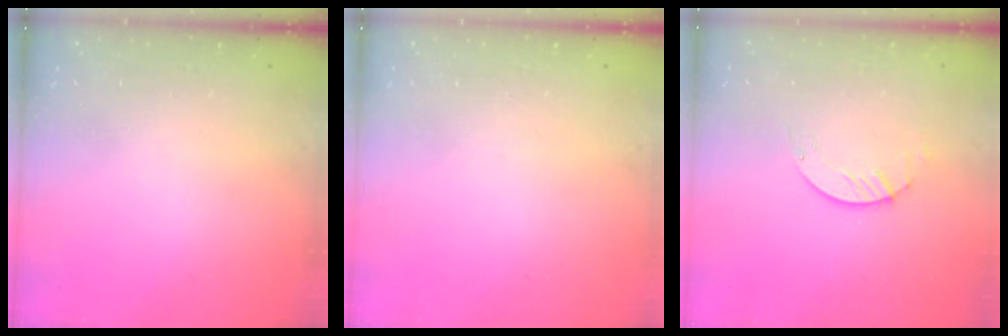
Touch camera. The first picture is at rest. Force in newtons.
{"total": 0.0}
{"total": 1.3, "press": 1.3, "slide": 0.2}